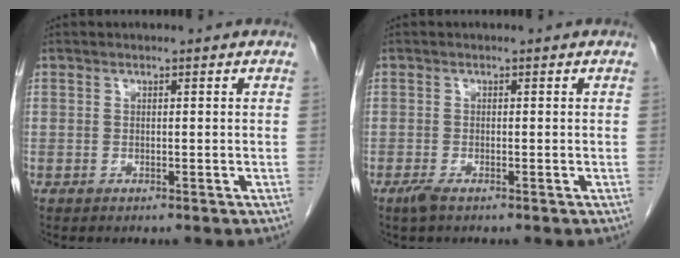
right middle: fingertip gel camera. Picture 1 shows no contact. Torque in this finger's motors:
{"motor_torque": [0.36, -0.16, 0.03, 0.03]}